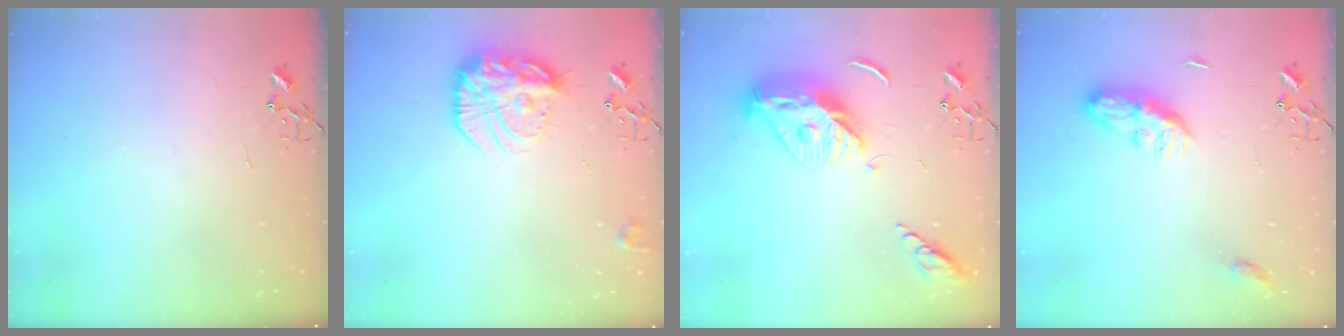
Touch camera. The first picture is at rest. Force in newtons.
{"total": 18.0, "press": 18.0, "slide": 1.5}
{"total": 13.9, "press": 13.9, "slide": 1.3}
{"total": 8.9, "press": 8.9, "slide": 0.2}